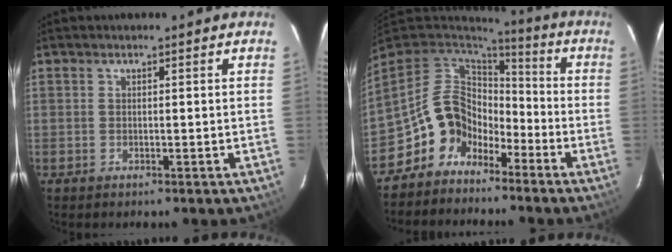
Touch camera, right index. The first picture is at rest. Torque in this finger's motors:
{"motor_torque": [0.60, -0.45, 0.03, -0.04]}